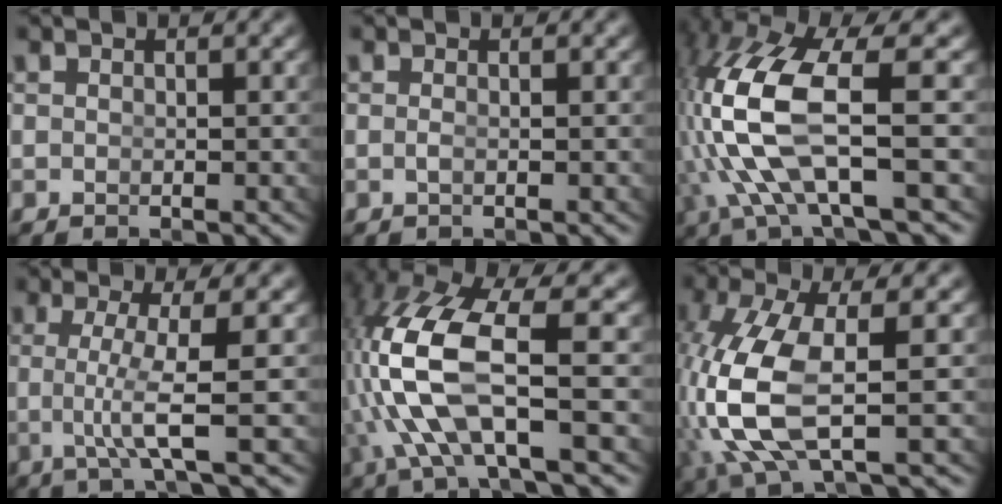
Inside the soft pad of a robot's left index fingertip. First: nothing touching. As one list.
[{"total": 0.6, "force": [-0.4, -0.5, 0.2], "torque": [-0.011, -0.013, 0.002]}, {"total": 9.6, "force": [0.2, 3.8, 8.8], "torque": [-0.219, -0.031, 0.026]}, {"total": 4.5, "force": [-0.1, -0.9, 4.4], "torque": [-0.085, -0.009, 0.002]}, {"total": 8.7, "force": [-0.4, 3.7, 7.9], "torque": [-0.199, -0.034, 0.012]}, {"total": 7.4, "force": [-0.4, 3.1, 6.8], "torque": [-0.184, -0.032, 0.017]}]